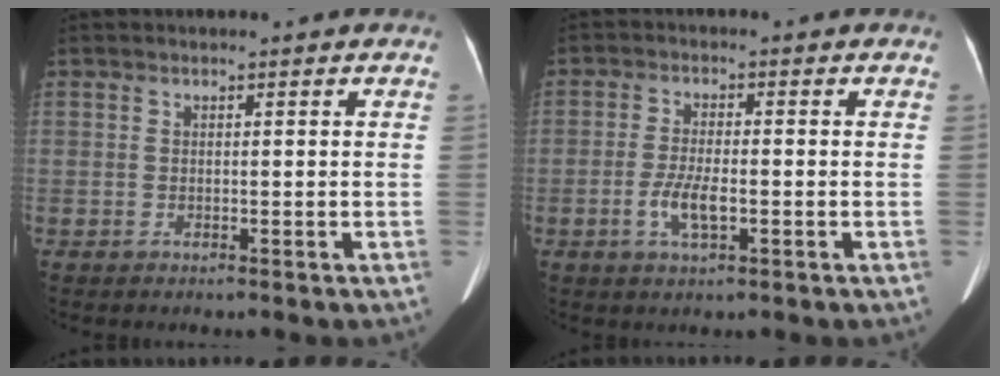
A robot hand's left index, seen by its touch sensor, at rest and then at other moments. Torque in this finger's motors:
{"motor_torque": [0.76, 0.32, 0.08, 0.02]}